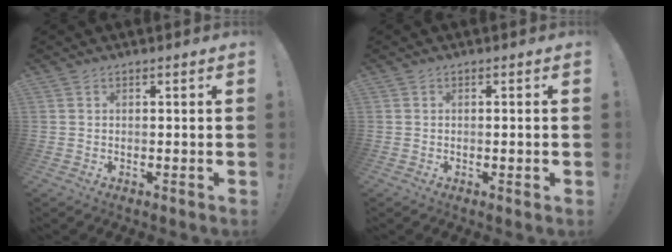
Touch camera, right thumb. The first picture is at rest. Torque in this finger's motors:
{"motor_torque": [0.02, 0.00, -0.04, 0.20, 0.05]}